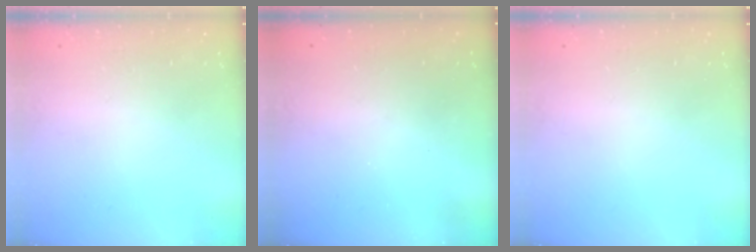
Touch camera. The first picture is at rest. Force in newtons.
{"total": 3.2, "press": 3.2, "slide": 0.1}
{"total": 0.0}